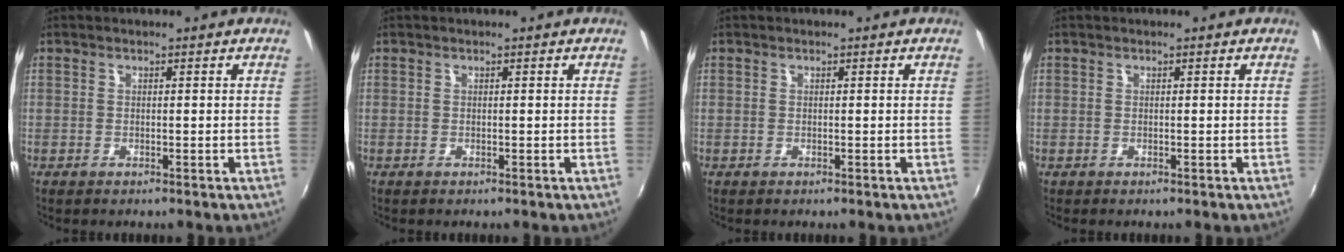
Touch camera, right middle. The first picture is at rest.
{"total": 0.0}
{"total": 0.0}
{"total": 0.0}